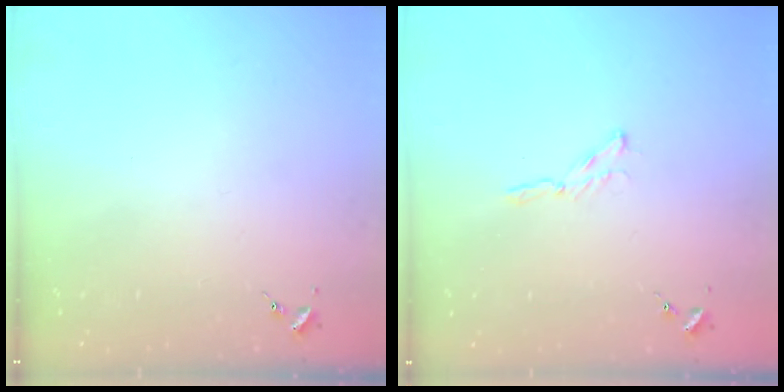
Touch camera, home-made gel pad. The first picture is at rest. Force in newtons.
{"total": 2.9, "press": 2.9, "slide": 0.3}